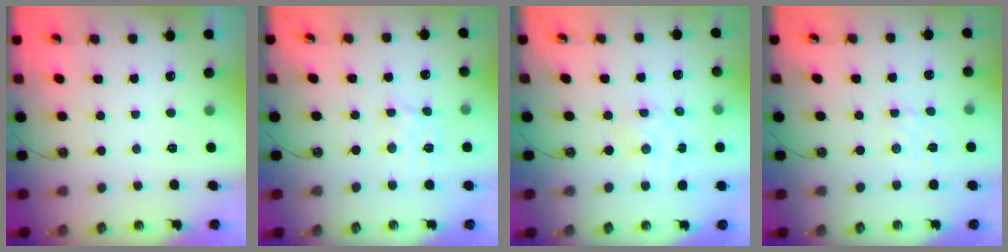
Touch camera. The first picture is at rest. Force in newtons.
{"total": 6.0, "press": 5.9, "slide": 1.1}
{"total": 2.6, "press": 2.6, "slide": 0.6}
{"total": 1.8, "press": 1.7, "slide": 0.6}